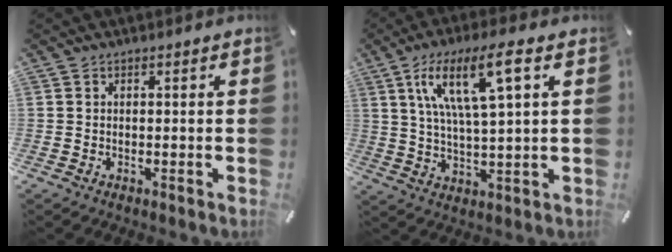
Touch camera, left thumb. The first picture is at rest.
{"total": 14.0, "force": [6.0, 3.6, 12.1], "torque": [-0.240, 0.005, 0.100]}